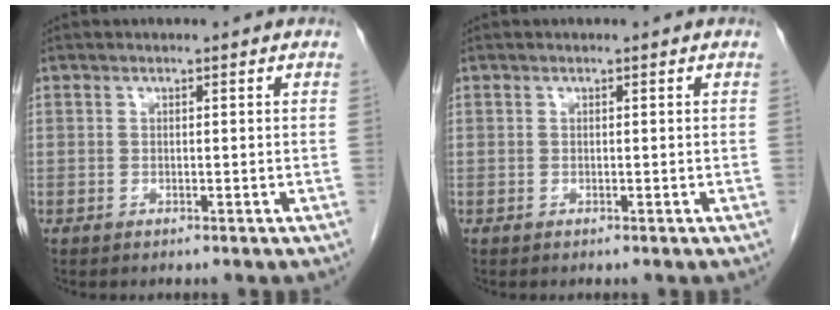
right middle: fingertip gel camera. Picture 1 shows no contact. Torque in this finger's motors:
{"motor_torque": [-0.27, -0.02, -0.02, -0.01]}